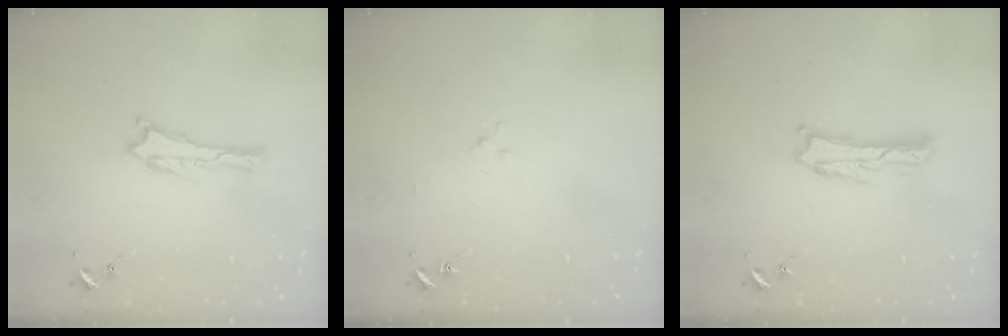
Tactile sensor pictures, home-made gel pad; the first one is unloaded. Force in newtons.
{"total": 1.6, "press": 1.6, "slide": 0.2}
{"total": 1.0, "press": 1.0, "slide": 0.2}